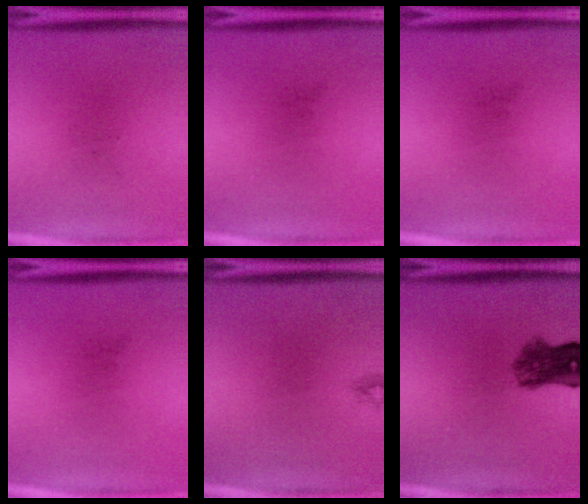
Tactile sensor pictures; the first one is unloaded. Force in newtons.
{"total": 0.0}
{"total": 0.0}
{"total": 0.0}
{"total": 0.6}
{"total": 6.1}